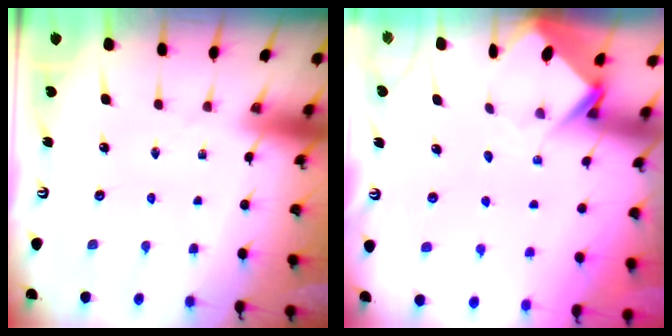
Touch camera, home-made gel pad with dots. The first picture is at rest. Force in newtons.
{"total": 3.8, "press": 3.8, "slide": 0.2}